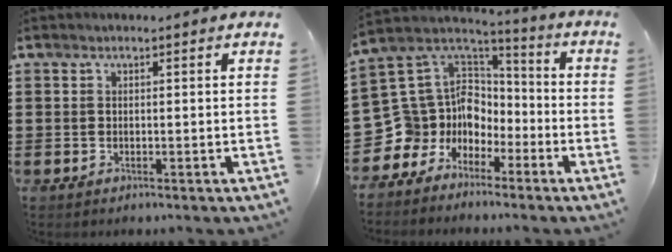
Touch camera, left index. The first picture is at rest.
{"total": 9.1, "force": [-2.0, 8.6, 2.0], "torque": [-0.095, -0.024, -0.038]}